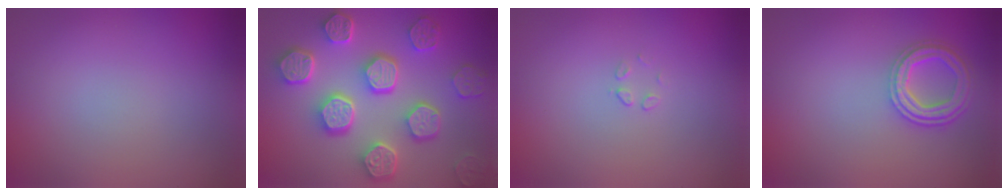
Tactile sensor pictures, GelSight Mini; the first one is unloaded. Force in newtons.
{"total": 8.1, "press": 6.5, "slide": 4.8}
{"total": 0.5, "press": 0.2, "slide": 0.5}
{"total": 4.0, "press": 3.5, "slide": 1.9}